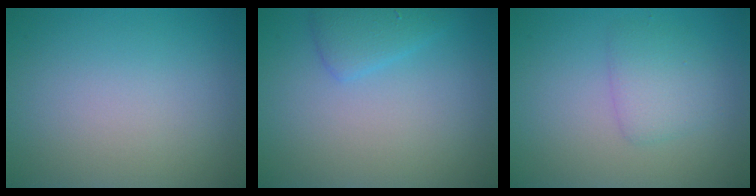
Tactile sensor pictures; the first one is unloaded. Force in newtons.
{"total": 2.0, "press": 2.0, "slide": 0.2}
{"total": 2.3, "press": 2.3, "slide": 0.1}